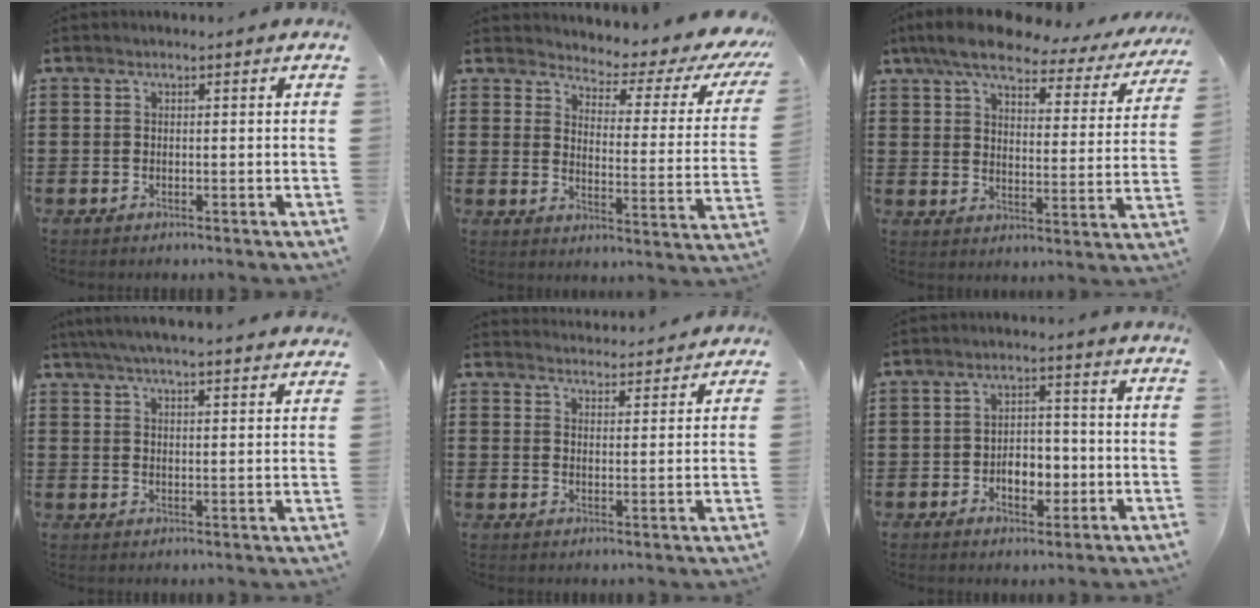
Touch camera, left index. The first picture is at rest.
{"total": 3.4, "force": [2.9, 1.0, 1.5], "torque": [-0.033, -0.033, 0.038]}
{"total": 7.7, "force": [6.4, 1.8, 3.9], "torque": [-0.096, -0.030, 0.108]}
{"total": 5.0, "force": [4.8, -0.2, 1.6], "torque": [-0.047, -0.020, 0.085]}
{"total": 3.4, "force": [3.4, 0.2, -0.1], "torque": [-0.008, -0.017, 0.062]}
{"total": 4.8, "force": [-1.5, 3.0, 3.4], "torque": [-0.050, 0.001, -0.033]}